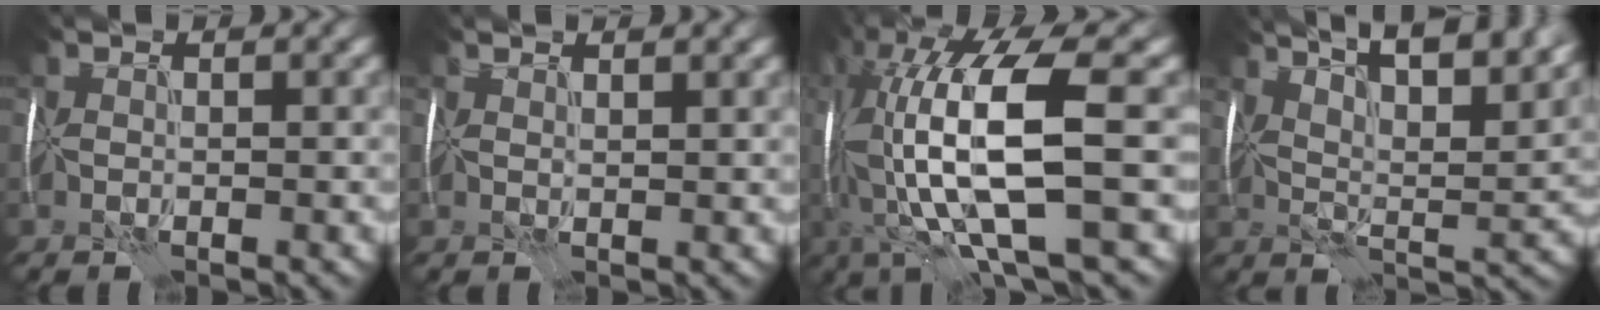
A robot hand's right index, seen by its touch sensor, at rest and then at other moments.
{"total": 2.0, "force": [1.9, 0.3, 0.7], "torque": [-0.011, 0.012, 0.012]}
{"total": 14.1, "force": [0.6, 4.5, 13.3], "torque": [-0.299, 0.001, 0.028]}
{"total": 14.2, "force": [9.9, 4.3, 9.2], "torque": [-0.134, 0.036, 0.126]}